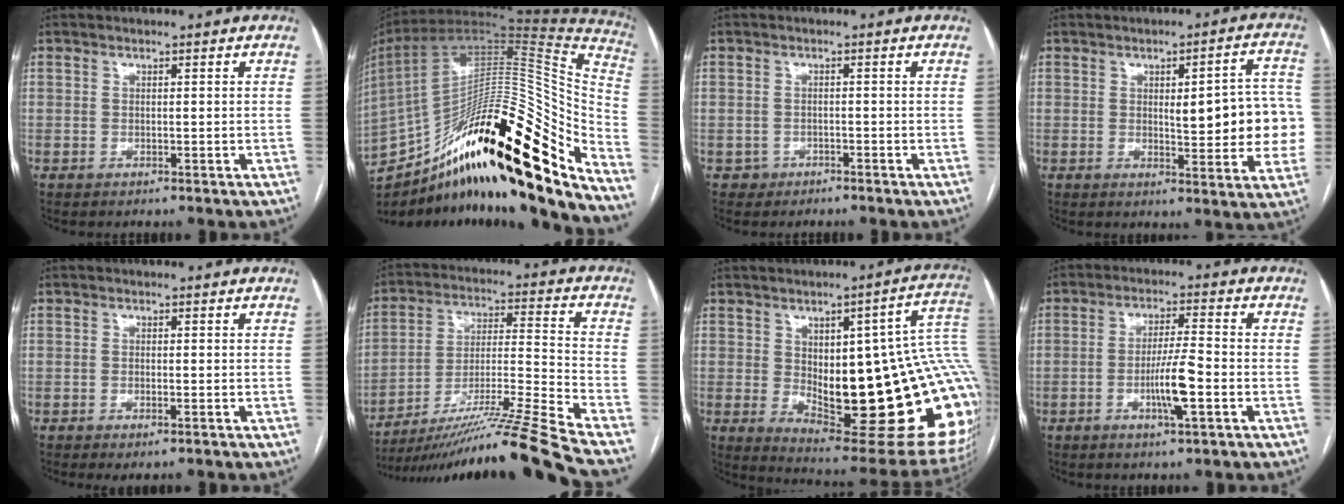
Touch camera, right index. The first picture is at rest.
{"total": 37.2, "force": [-23.3, 7.0, 28.2], "torque": [-0.436, -0.019, -0.361]}
{"total": 1.5, "force": [-1.0, 1.1, -0.4], "torque": [0.006, 0.008, -0.017]}
{"total": 12.5, "force": [0.1, 3.4, 12.0], "torque": [-0.135, 0.016, 0.005]}
{"total": 1.8, "force": [-1.0, 0.4, 1.4], "torque": [-0.022, -0.004, -0.012]}
{"total": 20.5, "force": [-17.0, -3.3, 11.0], "torque": [-0.169, -0.013, -0.293]}
{"total": 29.5, "force": [0.4, 7.7, 28.5], "torque": [-0.302, 0.011, 0.028]}
{"total": 6.6, "force": [-2.2, 0.3, 6.2], "torque": [-0.119, -0.003, -0.037]}